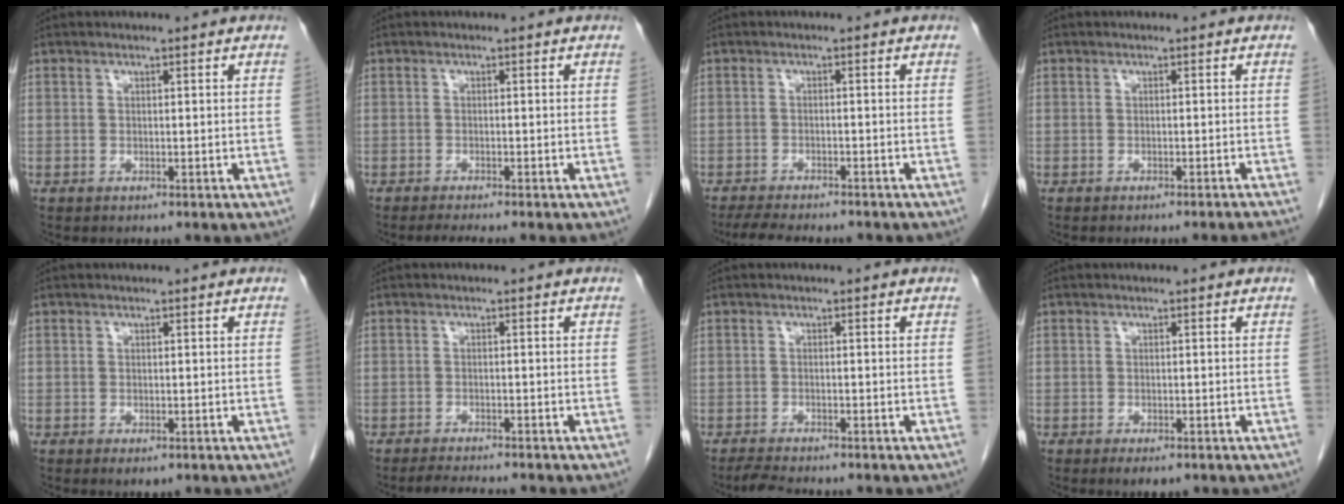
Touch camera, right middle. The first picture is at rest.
{"total": 2.9, "force": [-2.4, -0.6, 1.5], "torque": [-0.022, -0.007, -0.040]}
{"total": 8.6, "force": [-7.6, 1.6, 3.7], "torque": [-0.058, -0.013, -0.112]}
{"total": 4.7, "force": [-4.3, -1.0, 1.5], "torque": [-0.011, -0.009, -0.050]}
{"total": 1.4, "force": [-0.7, 0.7, 1.0], "torque": [-0.012, -0.002, -0.003]}
{"total": 4.4, "force": [-4.1, 0.0, 1.8], "torque": [-0.027, -0.015, -0.063]}
{"total": 2.8, "force": [-2.5, 0.2, 1.2], "torque": [-0.029, -0.009, -0.042]}
{"total": 2.3, "force": [-1.5, 0.9, 1.5], "torque": [-0.021, -0.004, -0.014]}